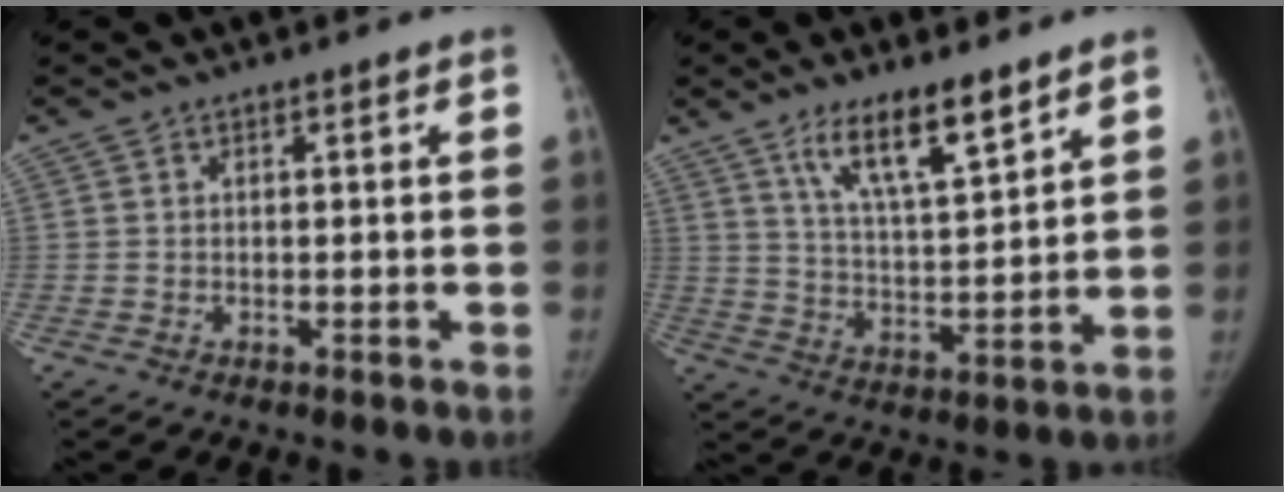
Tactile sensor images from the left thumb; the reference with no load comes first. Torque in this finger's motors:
{"motor_torque": [0.31, -0.20, 1.34, -1.11, 0.08]}